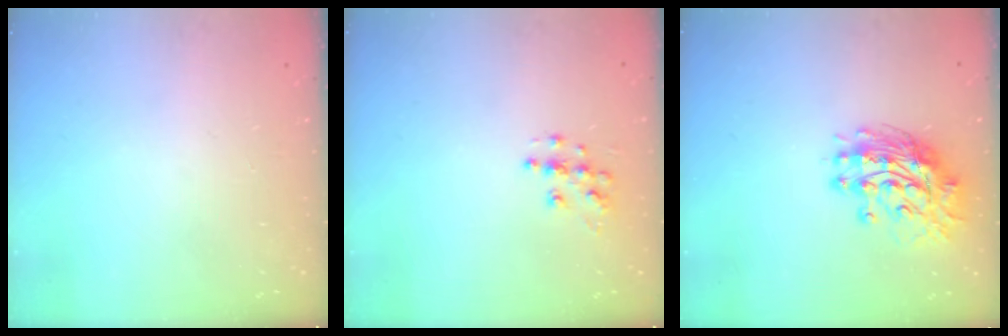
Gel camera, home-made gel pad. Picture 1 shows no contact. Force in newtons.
{"total": 7.3, "press": 7.3, "slide": 0.2}
{"total": 12.3, "press": 12.2, "slide": 1.6}